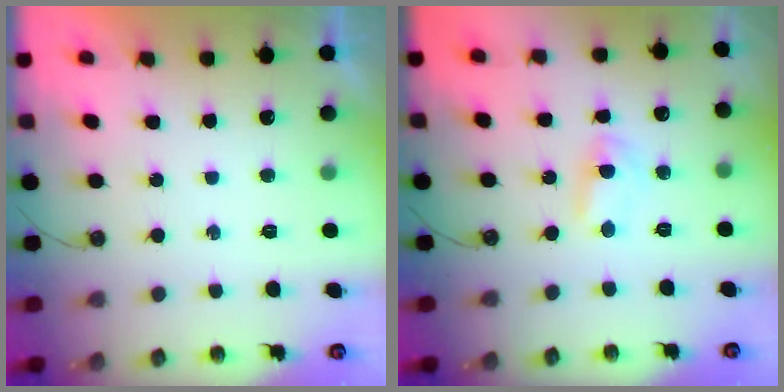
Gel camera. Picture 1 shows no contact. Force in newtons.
{"total": 3.3, "press": 3.2, "slide": 0.3}